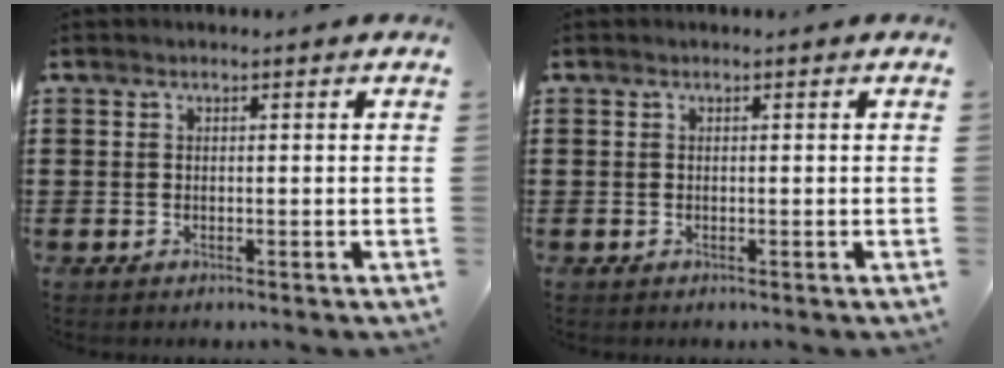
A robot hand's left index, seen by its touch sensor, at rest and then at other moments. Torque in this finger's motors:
{"motor_torque": [0.00, 0.00, 0.02, 0.00]}